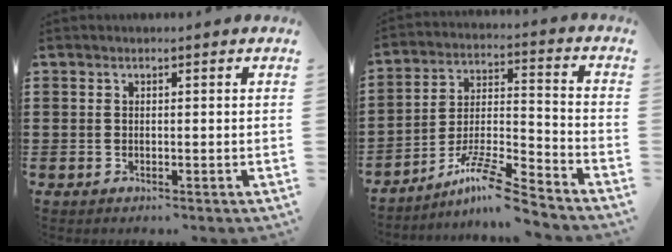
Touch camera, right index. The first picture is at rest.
{"total": 10.3, "force": [-8.5, 0.8, 5.8], "torque": [-0.109, 0.012, -0.165]}